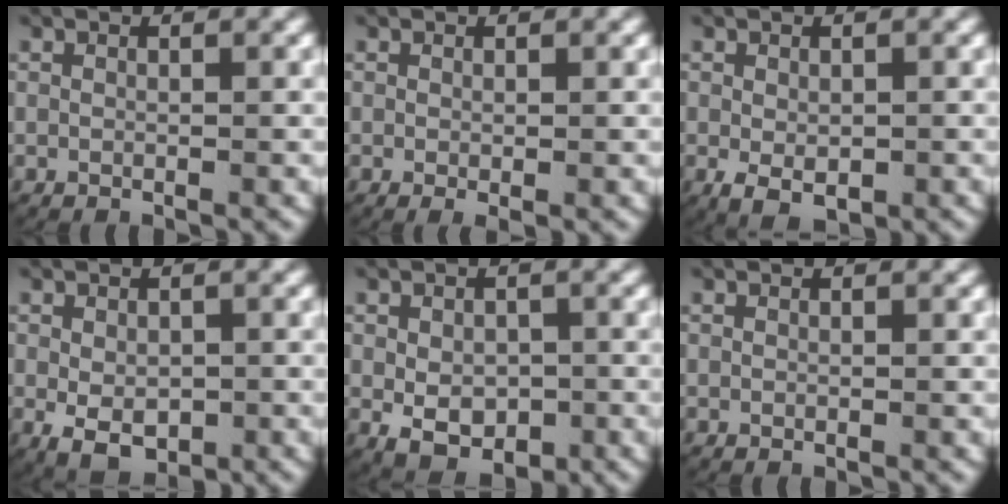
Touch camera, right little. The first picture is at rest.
{"total": 0.8, "force": [-0.4, 0.2, 0.7], "torque": [-0.011, -0.007, -0.002]}
{"total": 3.4, "force": [-1.5, 2.0, 2.3], "torque": [-0.046, -0.018, -0.012]}
{"total": 4.6, "force": [-1.9, 2.9, 3.0], "torque": [-0.063, -0.028, -0.015]}
{"total": 5.7, "force": [-2.5, 3.7, 3.6], "torque": [-0.072, -0.034, -0.022]}
{"total": 0.0}